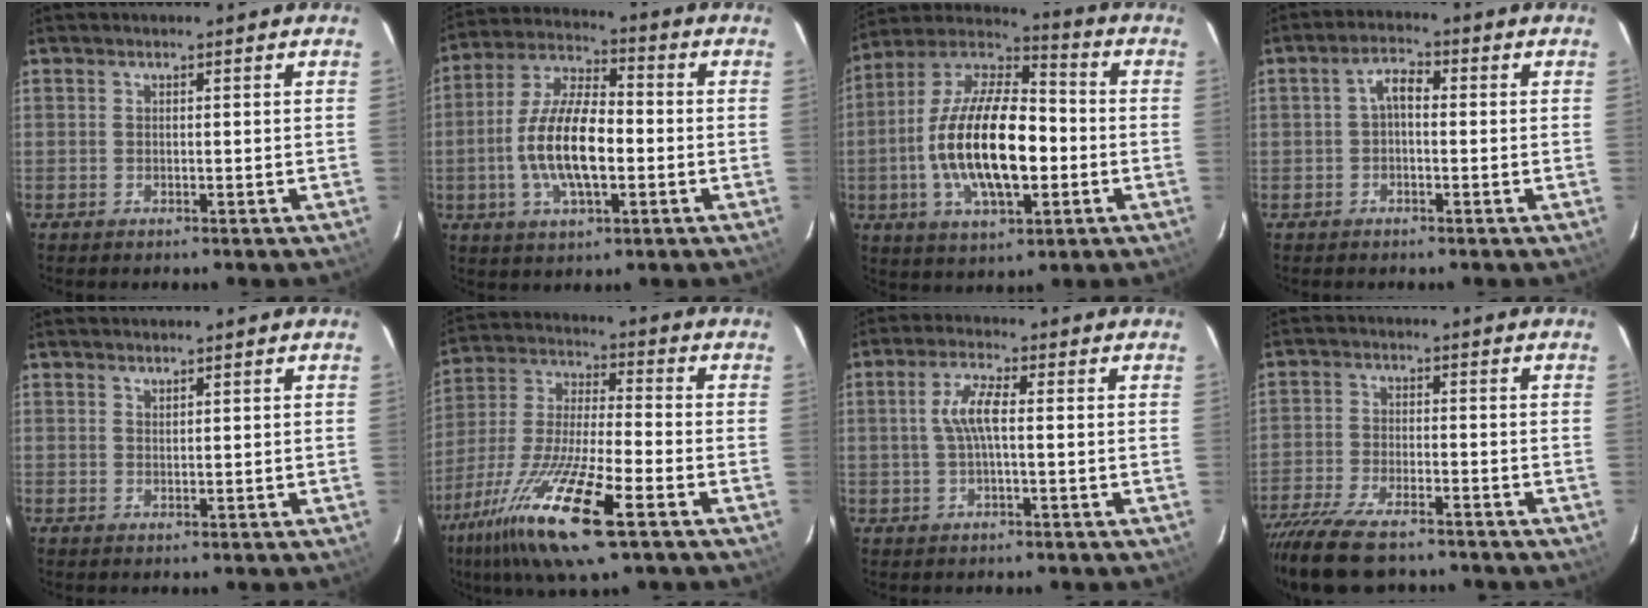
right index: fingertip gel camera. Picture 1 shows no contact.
{"total": 13.8, "force": [-2.6, 5.6, 12.4], "torque": [-0.252, 0.003, -0.049]}
{"total": 20.3, "force": [-3.4, 8.8, 18.0], "torque": [-0.353, -0.002, -0.064]}
{"total": 3.2, "force": [-0.3, 1.8, 2.7], "torque": [-0.052, 0.014, -0.005]}
{"total": 0.7, "force": [0.7, 0.1, 0.1], "torque": [-0.003, 0.000, 0.014]}
{"total": 19.8, "force": [-10.8, 3.6, 16.1], "torque": [-0.337, -0.042, -0.211]}
{"total": 5.2, "force": [0.1, 1.2, 5.0], "torque": [-0.099, 0.007, 0.005]}
{"total": 14.4, "force": [-11.7, 4.3, 7.2], "torque": [-0.165, -0.037, -0.203]}